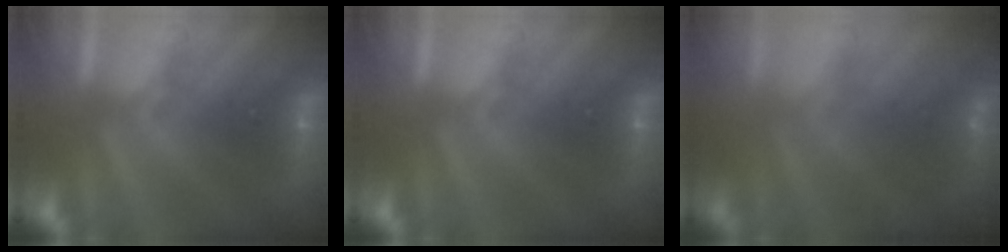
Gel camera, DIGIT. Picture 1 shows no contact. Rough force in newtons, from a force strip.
{"total": 0.0}
{"total": 10.2}